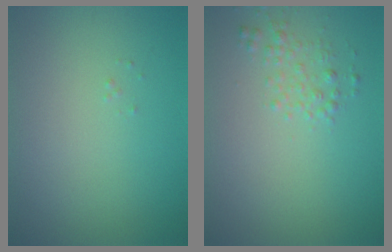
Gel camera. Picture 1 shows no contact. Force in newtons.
{"total": 1.6, "press": 1.6, "slide": 0.1}